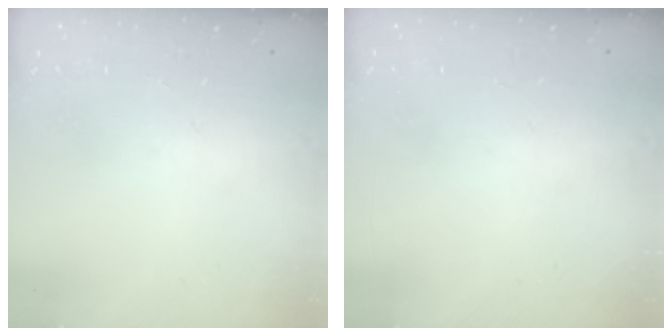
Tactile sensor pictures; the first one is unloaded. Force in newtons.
{"total": 0.9, "press": 0.9, "slide": 0.0}